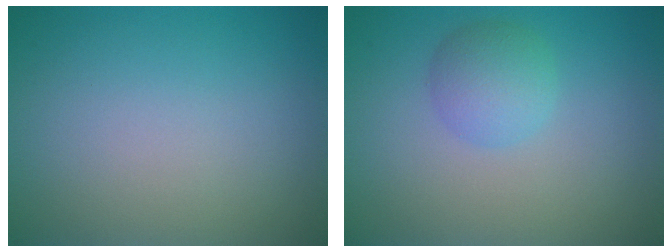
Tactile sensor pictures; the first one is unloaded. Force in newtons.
{"total": 2.7, "press": 2.7, "slide": 0.1}